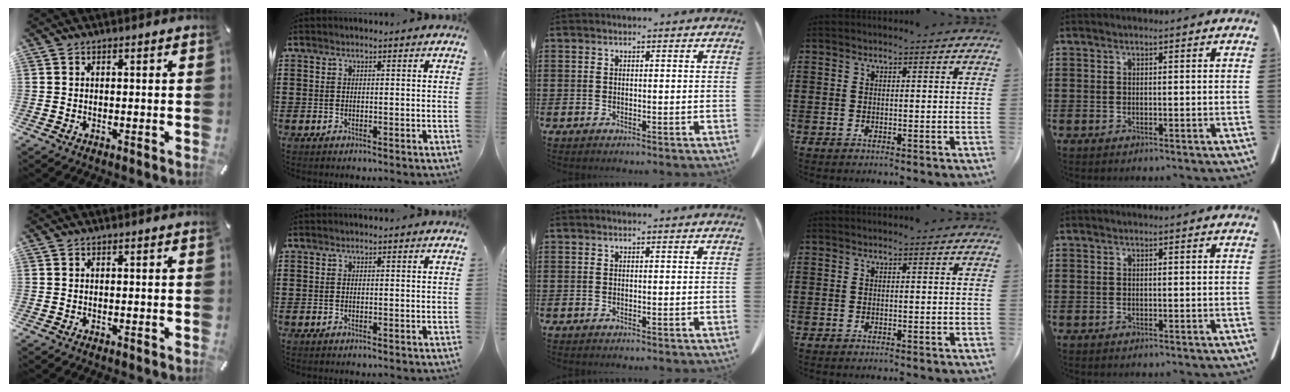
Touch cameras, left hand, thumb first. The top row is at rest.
{}